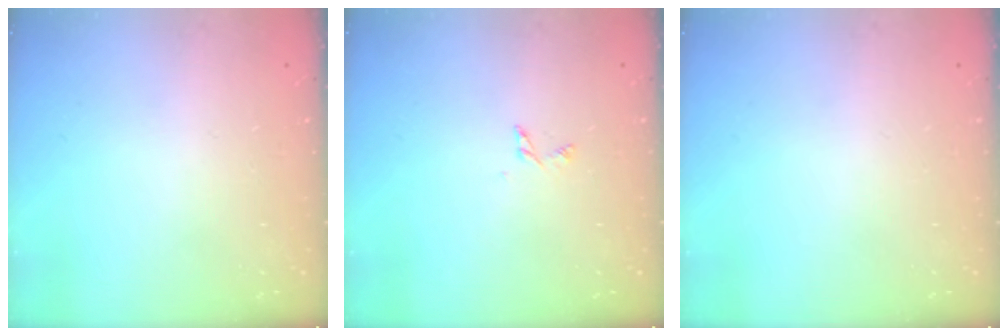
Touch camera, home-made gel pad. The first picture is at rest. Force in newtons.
{"total": 2.8, "press": 2.8, "slide": 0.3}
{"total": 0.0}